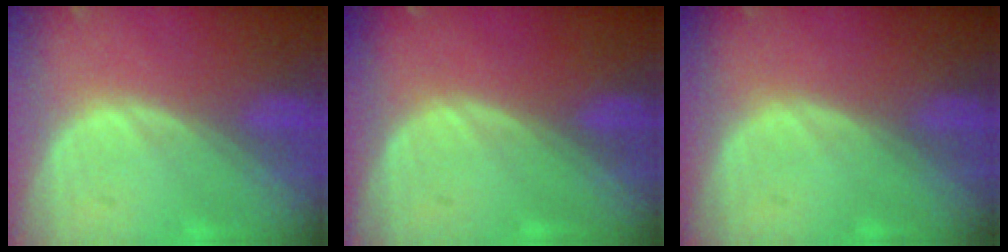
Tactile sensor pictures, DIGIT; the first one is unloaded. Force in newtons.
{"total": 0.0}
{"total": 0.0}